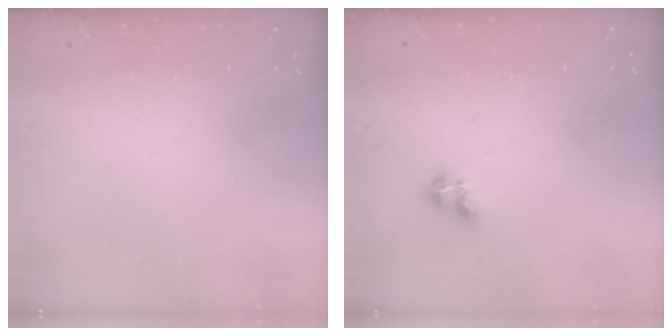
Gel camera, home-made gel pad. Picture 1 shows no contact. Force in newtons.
{"total": 2.1, "press": 2.0, "slide": 0.8}